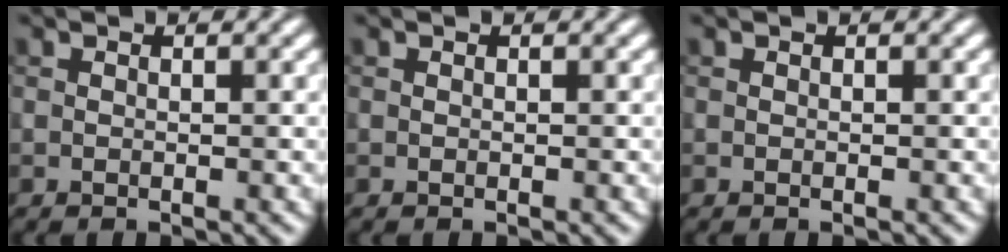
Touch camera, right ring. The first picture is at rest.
{"total": 0.0}
{"total": 0.0}